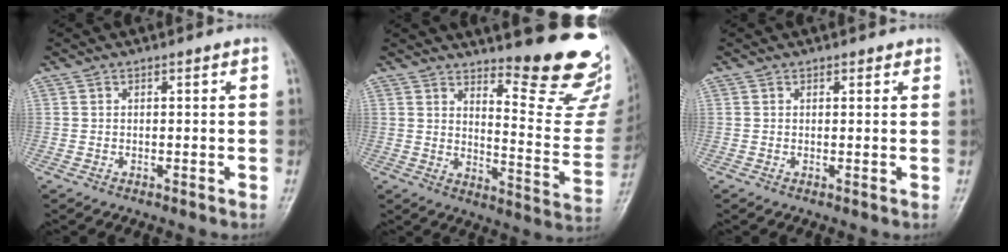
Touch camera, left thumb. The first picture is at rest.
{"total": 19.2, "force": [15.8, 3.8, 10.2], "torque": [-0.095, -0.163, 0.202]}
{"total": 1.0, "force": [0.8, 0.5, 0.2], "torque": [0.005, -0.006, 0.005]}